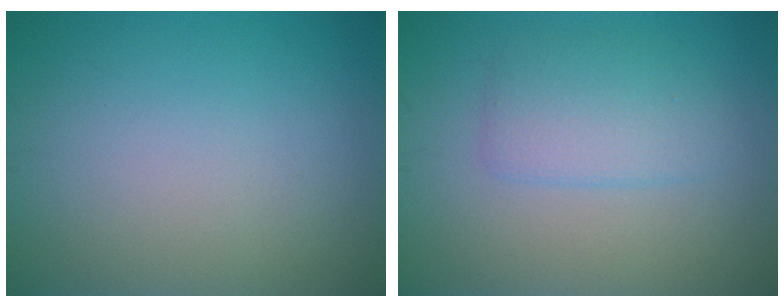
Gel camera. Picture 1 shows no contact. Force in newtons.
{"total": 3.0, "press": 3.0, "slide": 0.1}